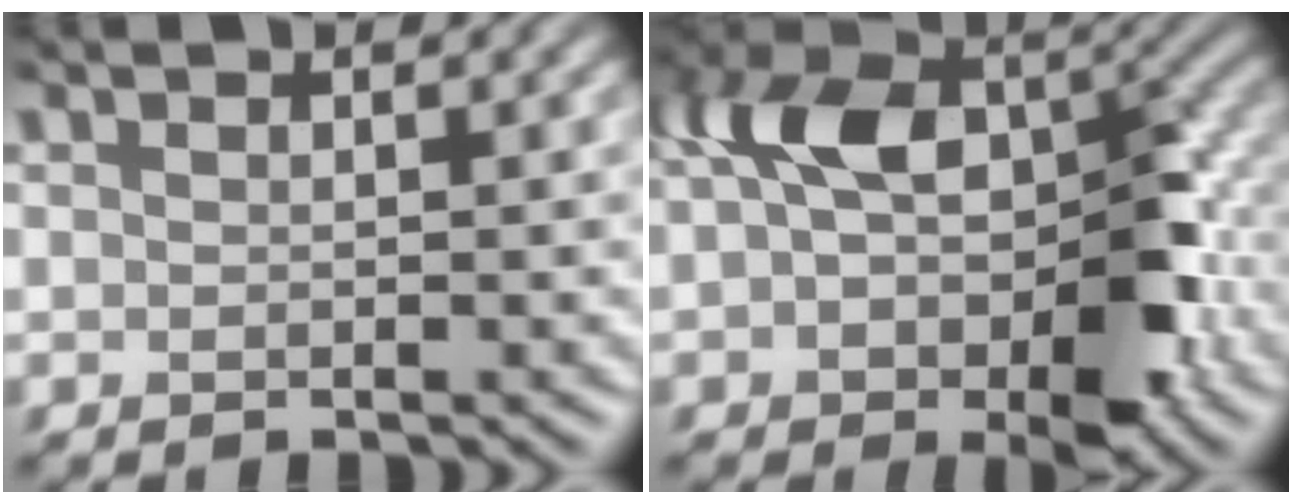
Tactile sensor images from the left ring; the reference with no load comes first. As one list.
[{"total": 10.7, "force": [-1.2, 6.7, 8.3], "torque": [-0.126, 0.012, -0.034]}]